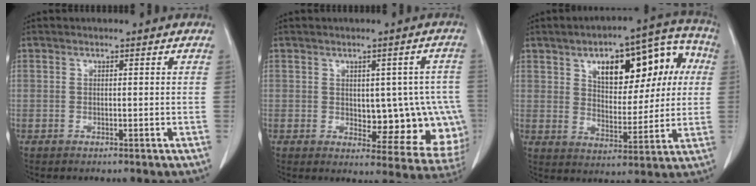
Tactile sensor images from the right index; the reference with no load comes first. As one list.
[{"total": 11.7, "force": [-1.1, 5.9, 10.1], "torque": [-0.095, 0.013, 0.005]}, {"total": 16.2, "force": [5.0, 7.5, 13.5], "torque": [-0.172, 0.044, 0.076]}]